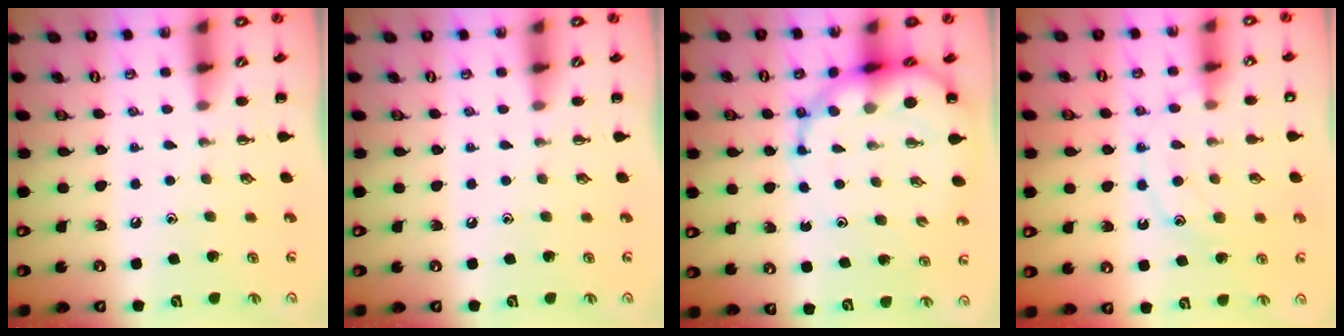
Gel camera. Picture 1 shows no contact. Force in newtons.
{"total": 0.0}
{"total": 10.9, "press": 10.4, "slide": 3.0}
{"total": 11.5, "press": 11.5, "slide": 0.8}